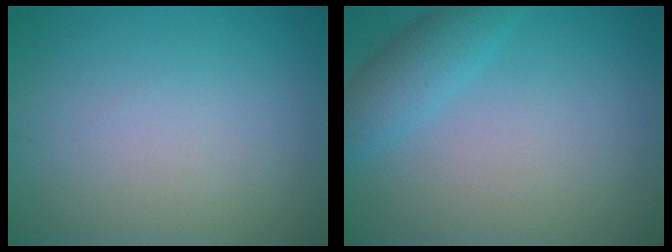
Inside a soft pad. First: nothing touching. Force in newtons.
{"total": 3.0, "press": 3.0, "slide": 0.2}